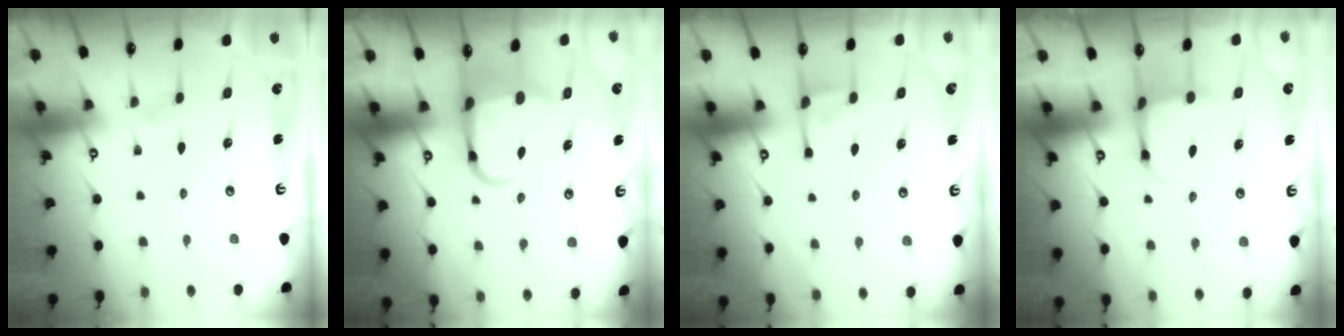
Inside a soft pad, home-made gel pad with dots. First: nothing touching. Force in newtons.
{"total": 6.5, "press": 6.3, "slide": 1.4}
{"total": 3.6, "press": 3.5, "slide": 0.7}
{"total": 3.8, "press": 3.6, "slide": 1.3}